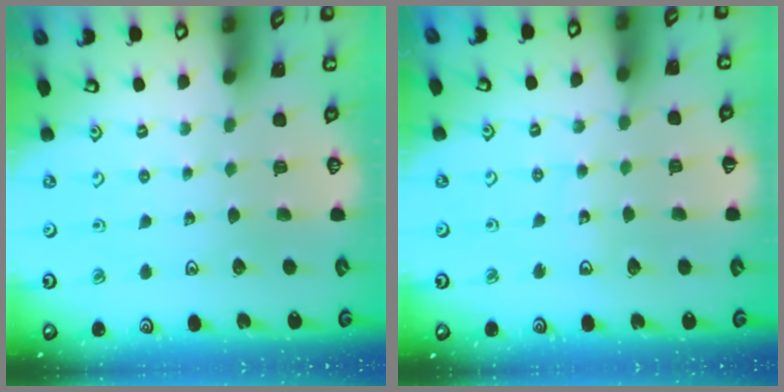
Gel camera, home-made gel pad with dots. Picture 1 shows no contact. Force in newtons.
{"total": 7.2, "press": 6.7, "slide": 2.5}